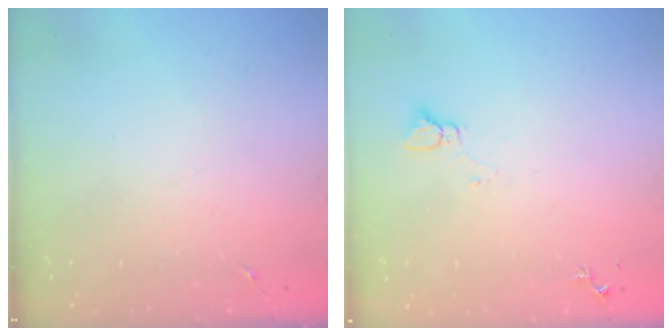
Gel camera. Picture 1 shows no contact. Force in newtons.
{"total": 4.3, "press": 4.3, "slide": 0.4}